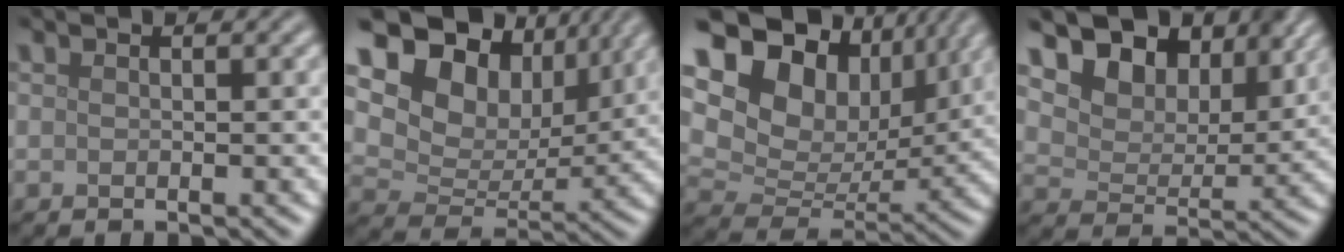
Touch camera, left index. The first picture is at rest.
{"total": 12.6, "force": [6.6, 8.4, 6.8], "torque": [-0.139, 0.021, 0.109]}
{"total": 15.5, "force": [7.3, 10.6, 8.7], "torque": [-0.178, 0.032, 0.133]}
{"total": 9.9, "force": [6.5, 5.5, 5.0], "torque": [-0.097, 0.000, 0.094]}